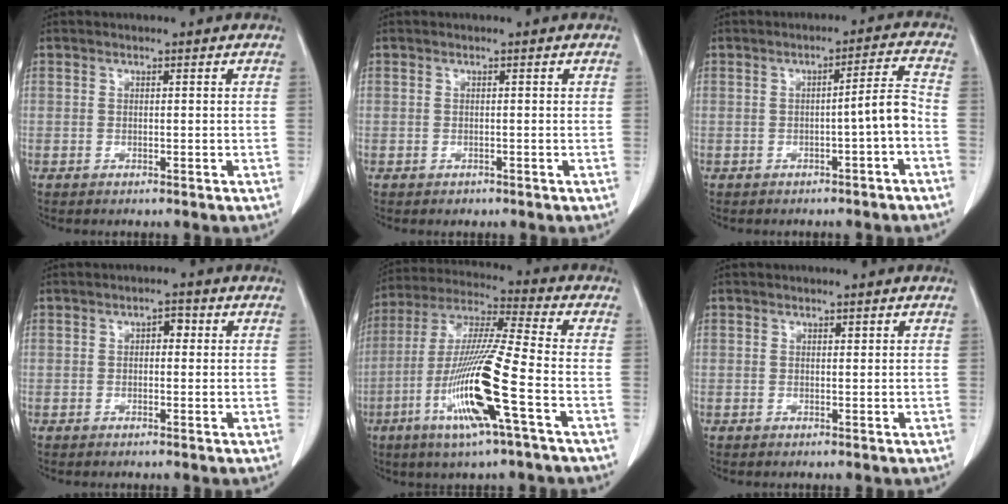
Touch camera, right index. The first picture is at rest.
{"total": 0.6, "force": [-0.4, 0.5, 0.1], "torque": [-0.003, 0.002, -0.004]}
{"total": 4.4, "force": [-1.7, -0.3, 4.0], "torque": [-0.052, 0.010, -0.024]}
{"total": 1.8, "force": [0.3, 1.0, 1.4], "torque": [-0.018, 0.010, 0.002]}
{"total": 16.1, "force": [-5.8, -0.2, 15.0], "torque": [-0.310, -0.018, -0.114]}
{"total": 0.0}